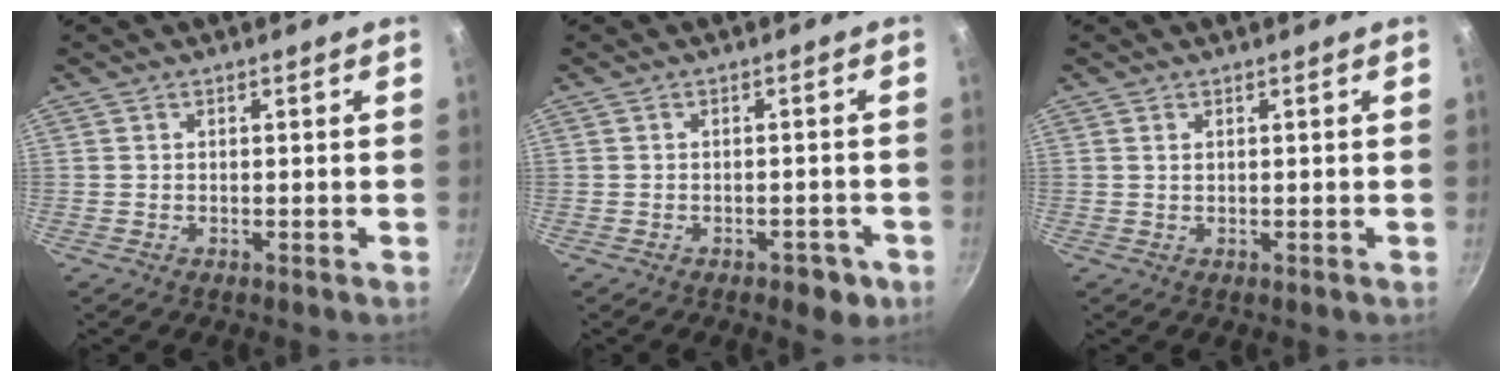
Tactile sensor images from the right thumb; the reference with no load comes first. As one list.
[{"total": 4.2, "force": [-2.2, 2.4, 2.7], "torque": [-0.015, 0.022, -0.012]}, {"total": 0.8, "force": [0.4, 0.5, 0.6], "torque": [-0.011, 0.002, 0.008]}]